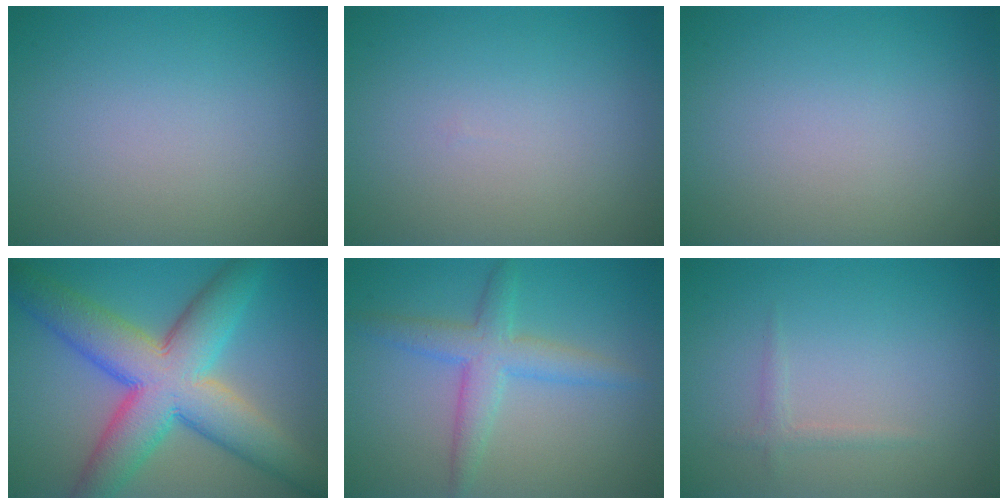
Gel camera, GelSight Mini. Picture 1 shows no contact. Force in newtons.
{"total": 0.0}
{"total": 0.0}
{"total": 11.1, "press": 11.1, "slide": 0.3}
{"total": 3.8, "press": 3.8, "slide": 0.2}
{"total": 0.9, "press": 0.9, "slide": 0.0}